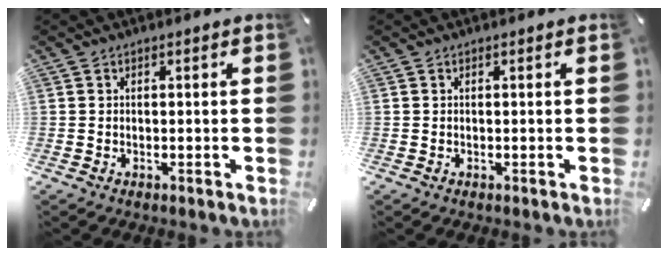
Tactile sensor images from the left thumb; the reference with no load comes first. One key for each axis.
{"total": 0.0}